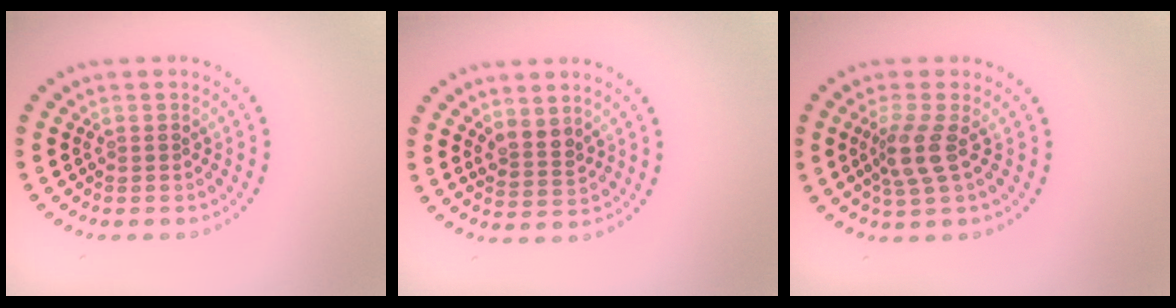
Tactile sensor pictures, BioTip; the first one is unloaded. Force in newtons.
{"total": 2.1, "press": 1.7, "slide": 1.1}
{"total": 2.6, "press": 2.0, "slide": 1.7}